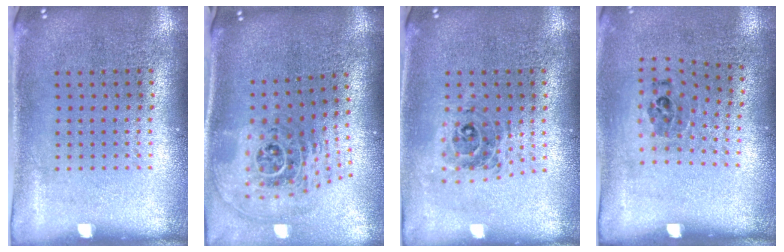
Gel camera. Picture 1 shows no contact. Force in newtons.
{"total": 2.4, "press": 1.7, "slide": 1.7}
{"total": 0.7, "press": 0.7, "slide": 0.1}
{"total": 1.1, "press": 0.7, "slide": 0.8}